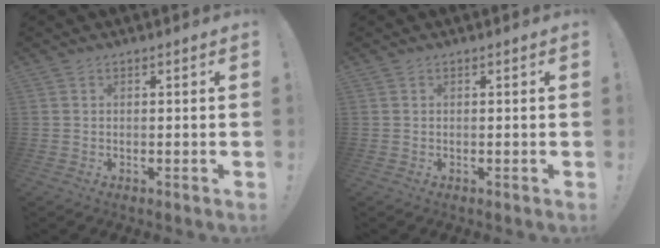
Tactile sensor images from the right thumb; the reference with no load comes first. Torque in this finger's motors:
{"motor_torque": [0.00, 0.00, 0.00, 0.00, 0.00]}